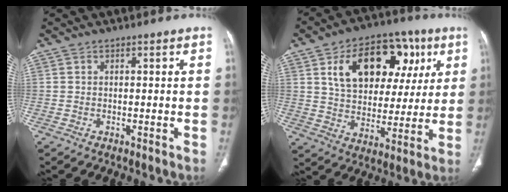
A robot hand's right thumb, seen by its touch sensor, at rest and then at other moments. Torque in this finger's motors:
{"motor_torque": [0.47, 1.05, 0.95, 0.25, 0.26]}